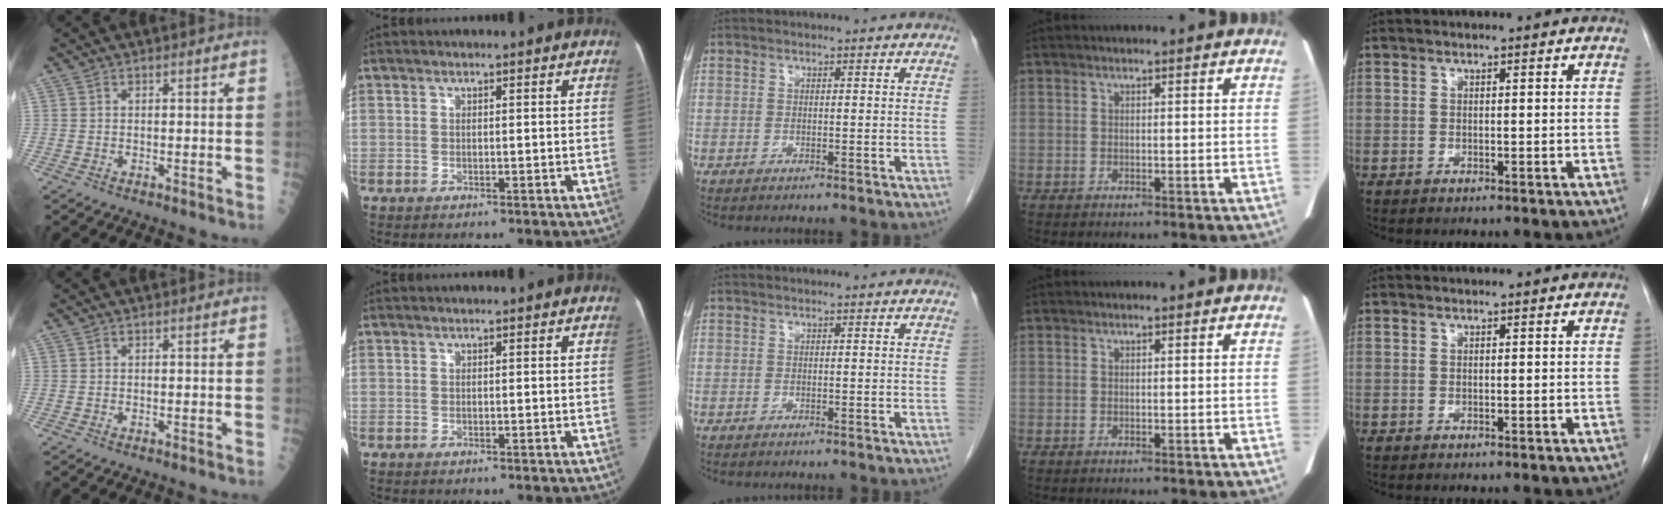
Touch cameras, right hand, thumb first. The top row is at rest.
{}